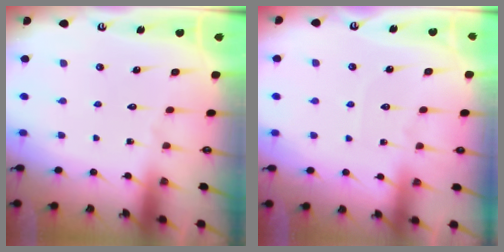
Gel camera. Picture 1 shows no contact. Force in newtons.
{"total": 3.5, "press": 3.4, "slide": 0.5}